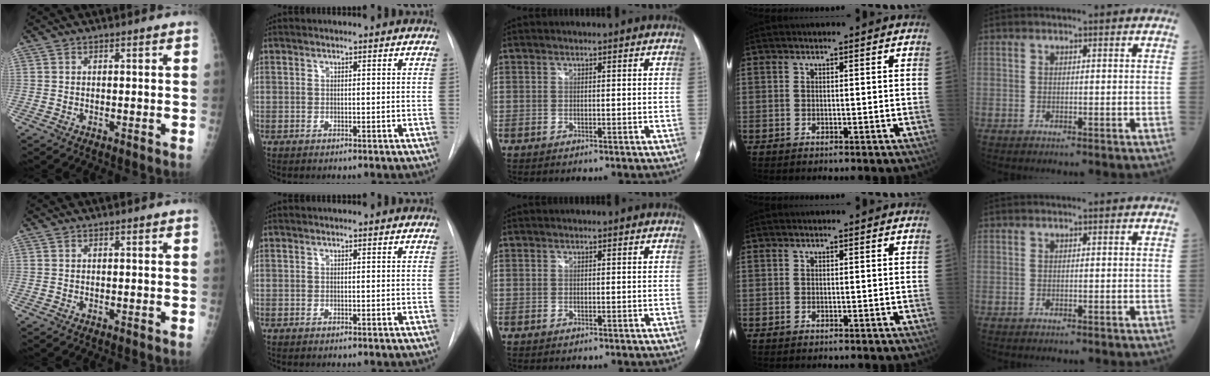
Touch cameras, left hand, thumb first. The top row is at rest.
{}